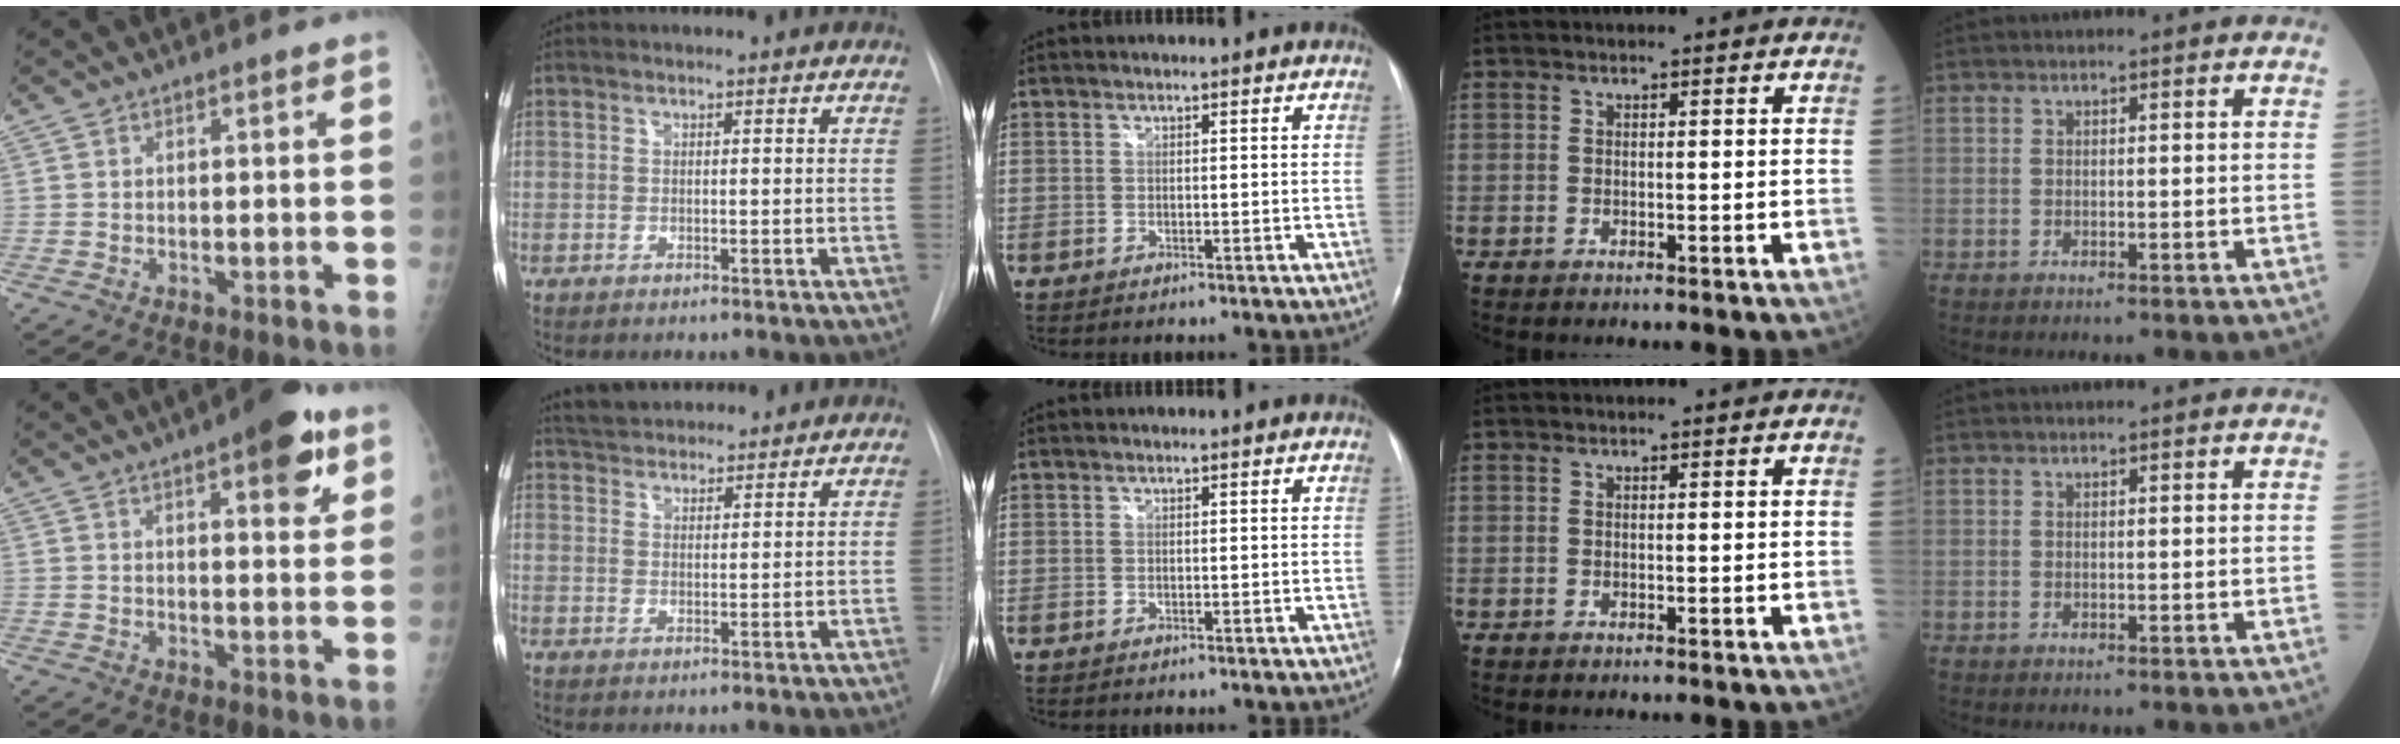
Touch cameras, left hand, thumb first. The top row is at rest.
{"thumb": {"total": 10.2, "force": [5.3, 3.4, 8.0], "torque": [-0.082, -0.018, 0.064]}, "index": {"total": 8.2, "force": [7.7, 1.9, 2.0], "torque": [-0.034, 0.024, 0.120]}}